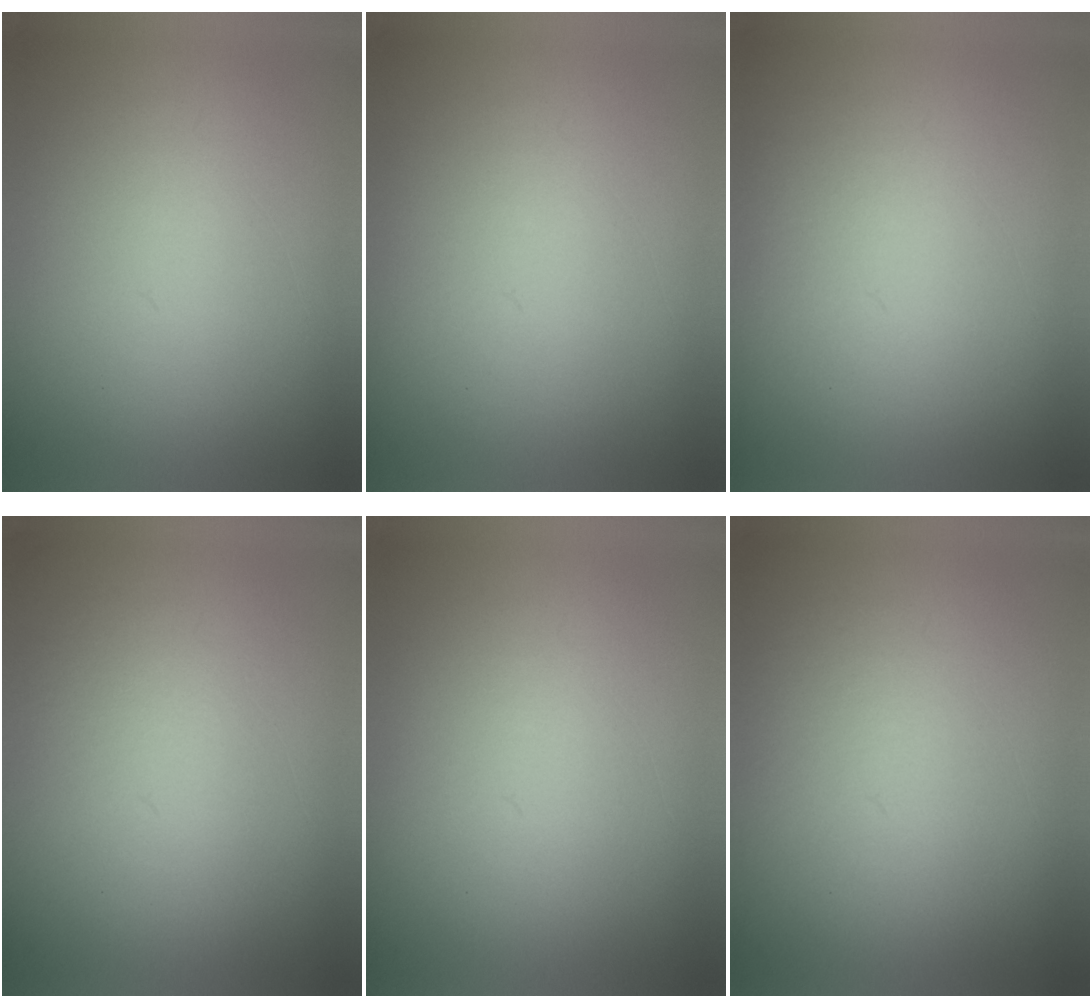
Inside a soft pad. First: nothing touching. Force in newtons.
{"total": 1.0}
{"total": 1.9}
{"total": 2.2}
{"total": 1.1}
{"total": 4.2}